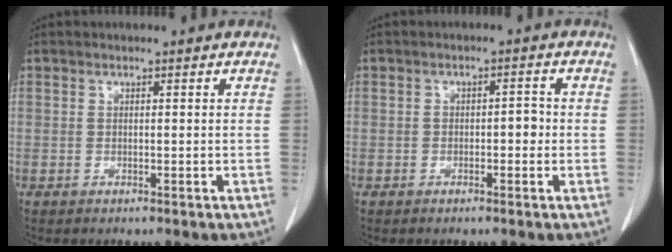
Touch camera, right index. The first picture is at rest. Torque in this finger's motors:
{"motor_torque": [0.25, -0.15, 0.00, 0.01]}